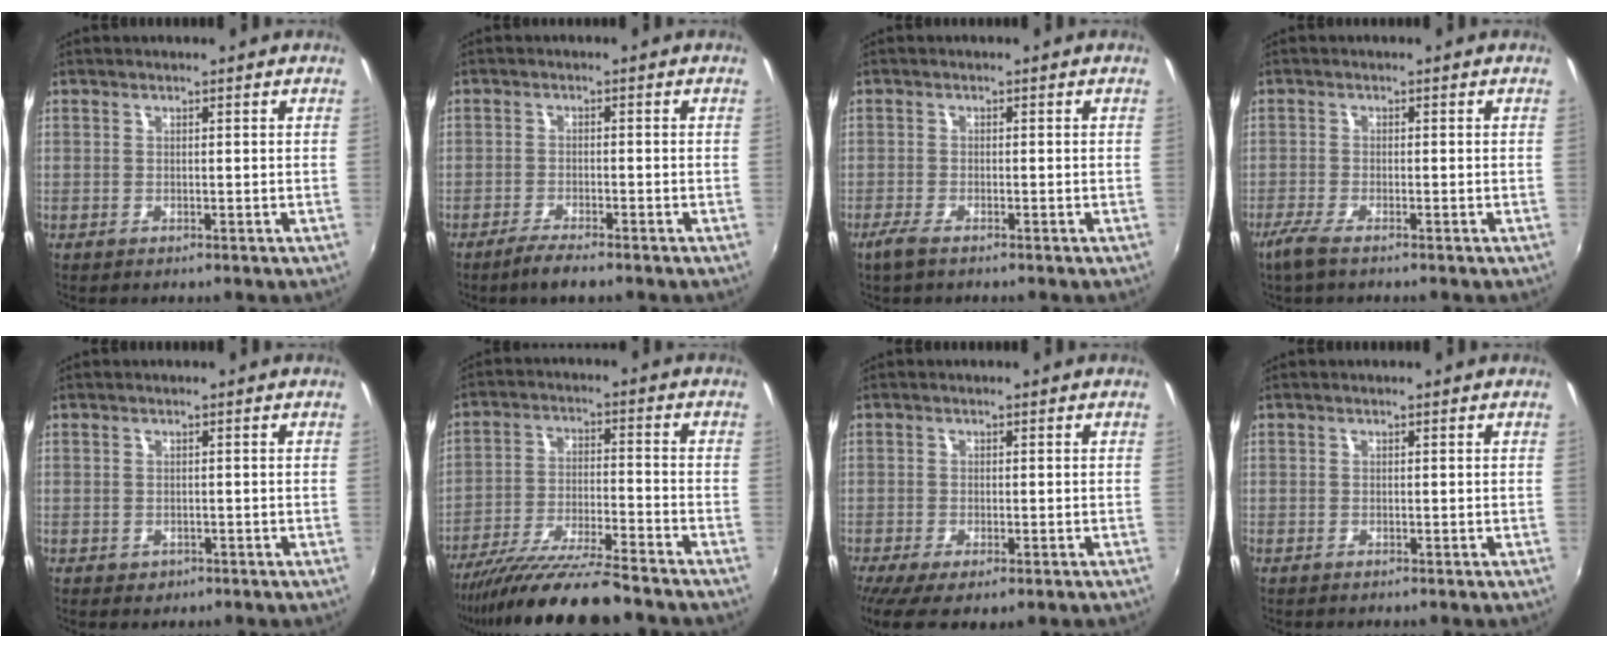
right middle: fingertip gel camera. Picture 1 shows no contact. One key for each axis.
{"total": 3.7, "fx": -3.0, "fy": 0.5, "fz": 2.2, "tx": -0.060, "ty": -0.005, "tz": -0.059}
{"total": 2.6, "fx": -2.0, "fy": 0.5, "fz": 1.6, "tx": -0.044, "ty": -0.007, "tz": -0.040}
{"total": 3.4, "fx": -2.5, "fy": 0.5, "fz": 2.3, "tx": -0.060, "ty": -0.010, "tz": -0.053}
{"total": 1.4, "fx": -0.5, "fy": 1.3, "fz": 0.5, "tx": -0.009, "ty": -0.004, "tz": -0.006}
{"total": 15.5, "fx": -13.6, "fy": 0.6, "fz": 7.5, "tx": -0.154, "ty": -0.034, "tz": -0.233}
{"total": 5.9, "fx": -3.4, "fy": 2.0, "fz": 4.4, "tx": -0.091, "ty": -0.032, "tz": -0.051}
{"total": 0.0}